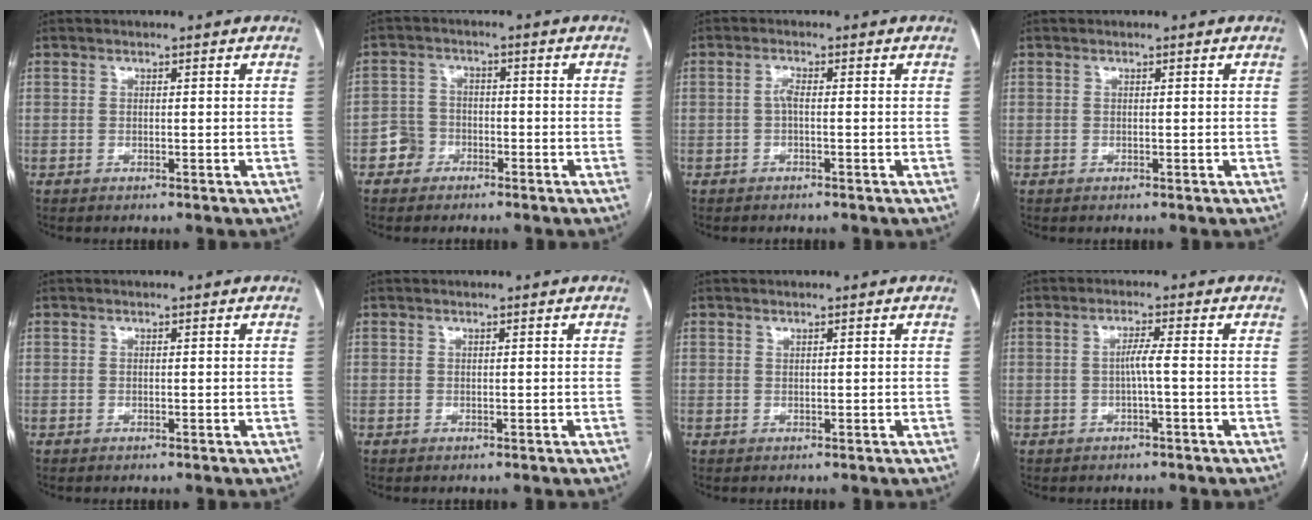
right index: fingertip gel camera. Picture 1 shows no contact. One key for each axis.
{"total": 3.9, "fx": -2.2, "fy": 3.2, "fz": 0.5, "tx": -0.010, "ty": 0.019, "tz": -0.043}
{"total": 1.5, "fx": -0.4, "fy": 0.5, "fz": 1.3, "tx": -0.028, "ty": 0.005, "tz": -0.010}
{"total": 0.0}
{"total": 0.0}
{"total": 0.0}
{"total": 0.0}
{"total": 2.3, "fx": -0.5, "fy": -0.2, "fz": 2.3, "tx": -0.039, "ty": 0.003, "tz": -0.008}